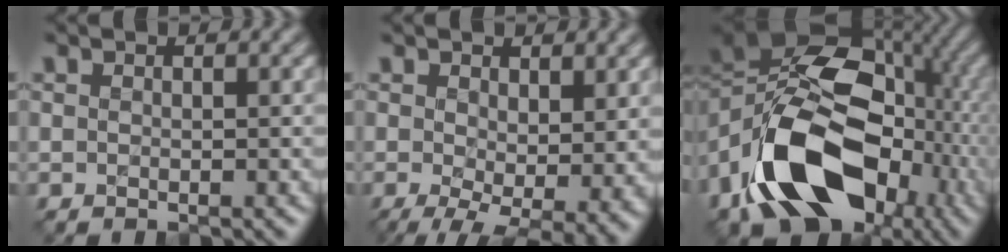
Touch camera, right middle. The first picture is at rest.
{"total": 6.4, "force": [-0.9, 3.0, 5.6], "torque": [-0.100, -0.016, -0.005]}
{"total": 17.6, "force": [-5.3, 12.1, 11.6], "torque": [-0.214, 0.008, -0.098]}